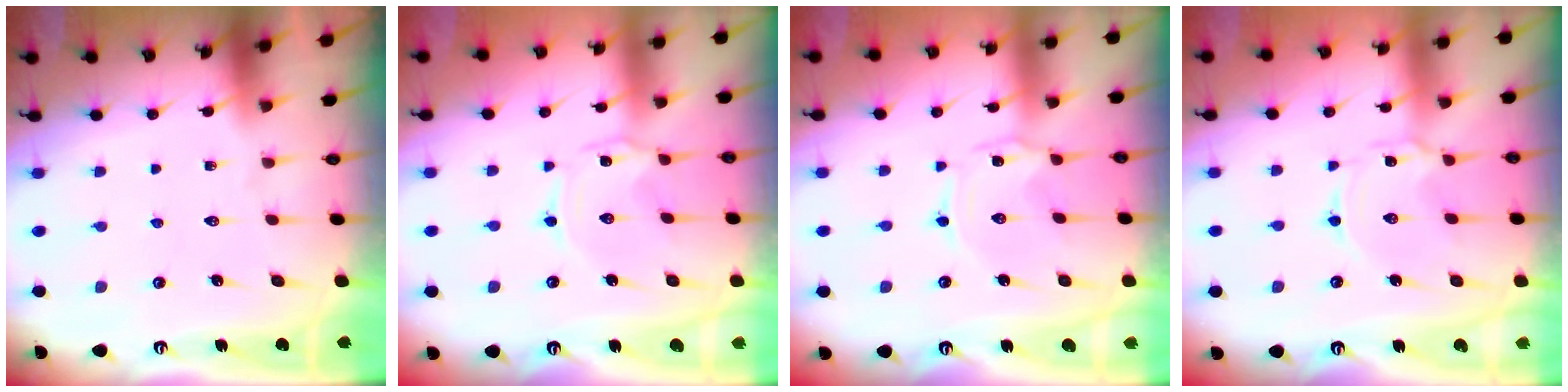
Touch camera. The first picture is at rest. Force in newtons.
{"total": 1.0, "press": 1.0, "slide": 0.1}
{"total": 1.0, "press": 1.0, "slide": 0.1}
{"total": 1.7, "press": 1.7, "slide": 0.3}